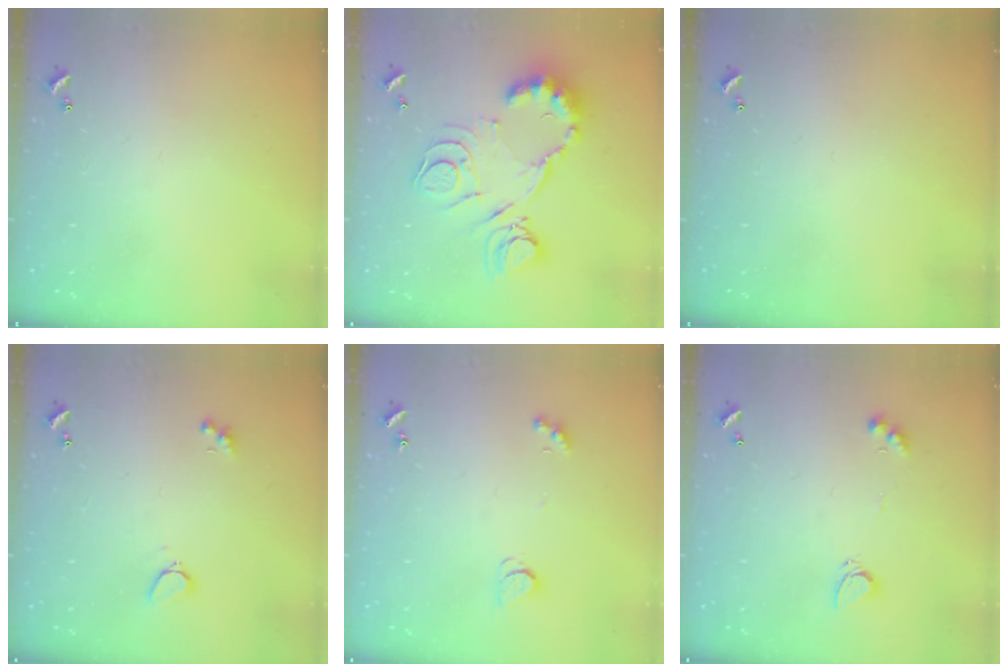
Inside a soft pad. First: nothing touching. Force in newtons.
{"total": 21.4, "press": 21.4, "slide": 1.9}
{"total": 0.0}
{"total": 3.7, "press": 3.6, "slide": 0.7}
{"total": 2.6, "press": 2.6, "slide": 0.5}
{"total": 3.1, "press": 3.1, "slide": 0.6}